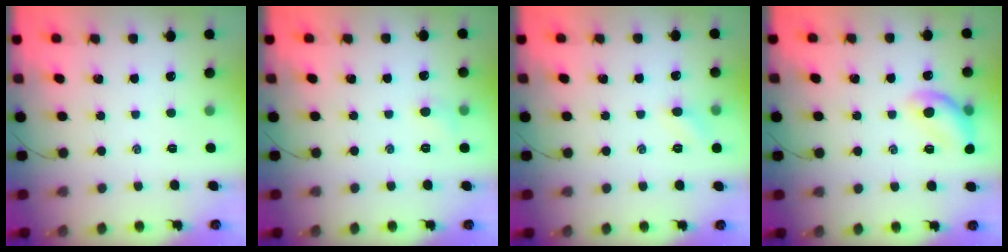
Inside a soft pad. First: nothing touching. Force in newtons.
{"total": 4.8, "press": 4.6, "slide": 1.3}
{"total": 4.8, "press": 4.5, "slide": 1.5}
{"total": 12.4, "press": 12.4, "slide": 0.8}